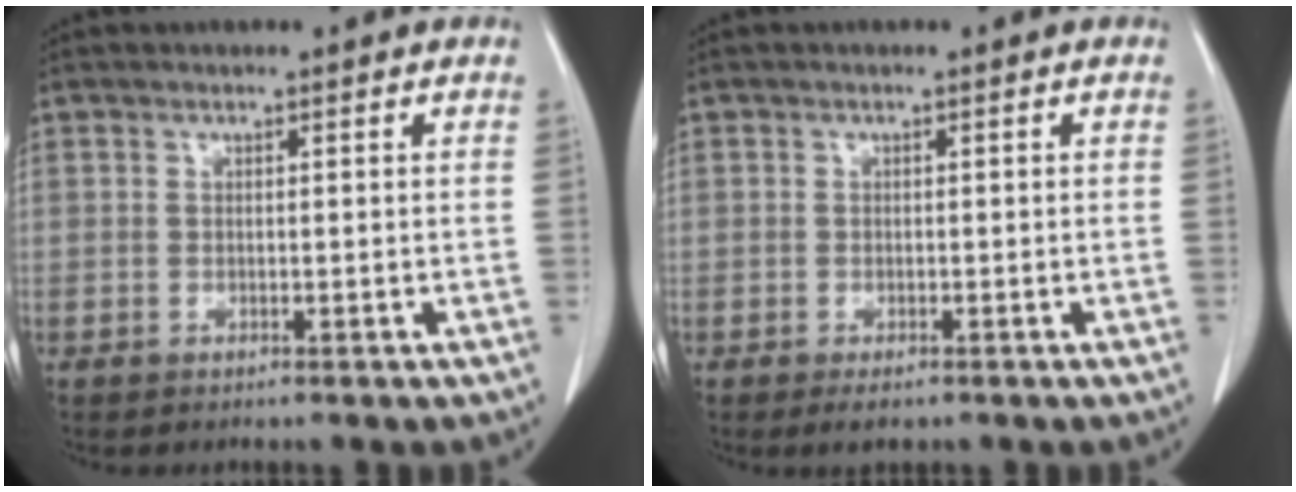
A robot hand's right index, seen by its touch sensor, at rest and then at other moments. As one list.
[{"total": 1.9, "force": [-1.2, 0.9, 1.1], "torque": [-0.019, -0.002, -0.013]}]